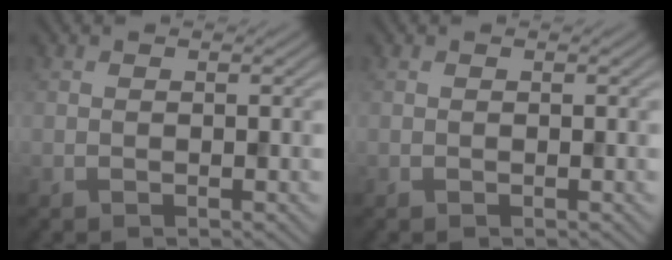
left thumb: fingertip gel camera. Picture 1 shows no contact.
{"total": 0.0}